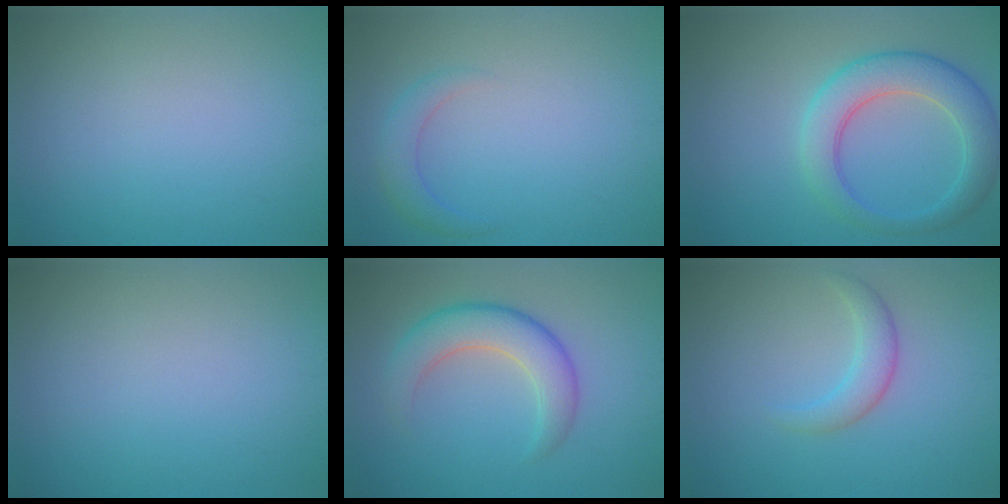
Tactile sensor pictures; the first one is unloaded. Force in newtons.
{"total": 2.0, "press": 2.0, "slide": 0.2}
{"total": 5.6, "press": 5.5, "slide": 0.3}
{"total": 0.0}
{"total": 5.0, "press": 5.0, "slide": 0.2}
{"total": 2.3, "press": 2.3, "slide": 0.2}